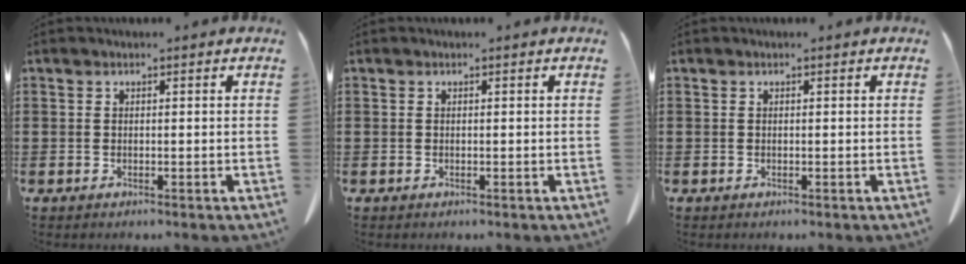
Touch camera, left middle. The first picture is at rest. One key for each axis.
{"total": 0.0}
{"total": 0.0}